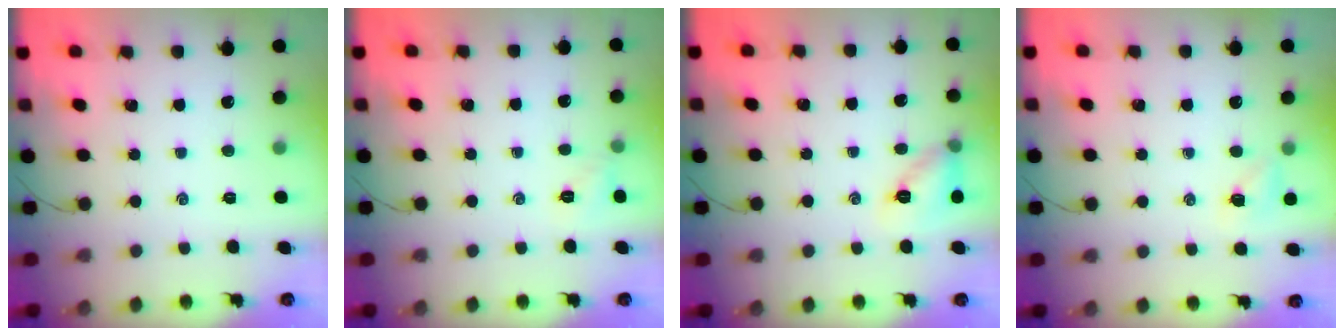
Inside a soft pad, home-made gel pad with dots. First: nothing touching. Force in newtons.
{"total": 5.6, "press": 5.4, "slide": 1.7}
{"total": 9.9, "press": 9.8, "slide": 1.6}
{"total": 4.8, "press": 4.6, "slide": 1.3}